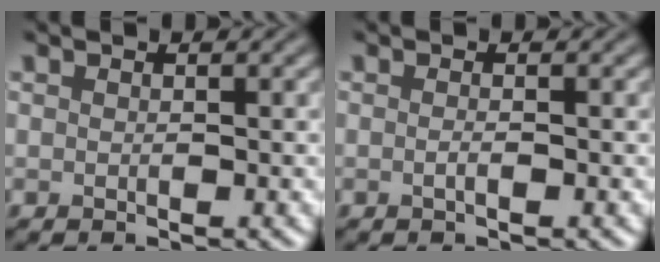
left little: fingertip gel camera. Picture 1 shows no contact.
{"total": 0.7, "force": [-0.2, 0.2, 0.7], "torque": [-0.011, 0.000, -0.005]}